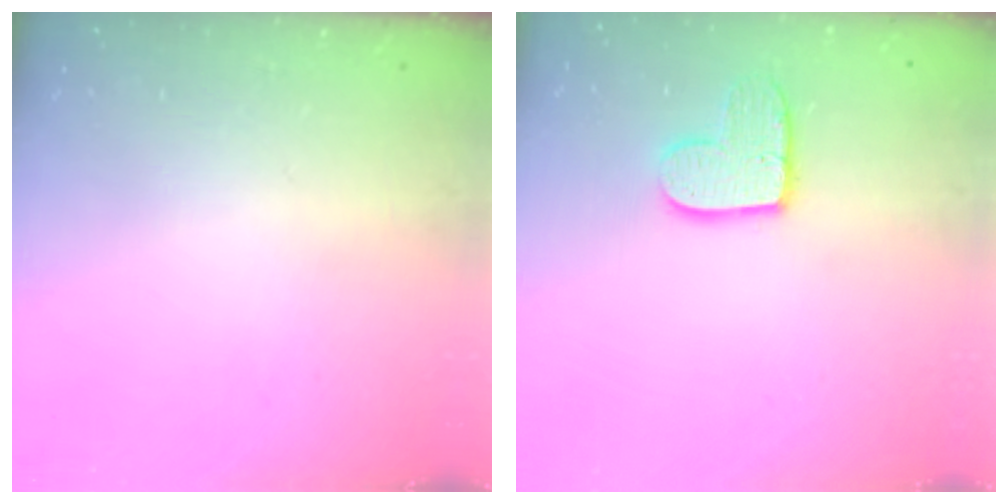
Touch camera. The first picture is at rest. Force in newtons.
{"total": 10.7, "press": 10.7, "slide": 1.0}